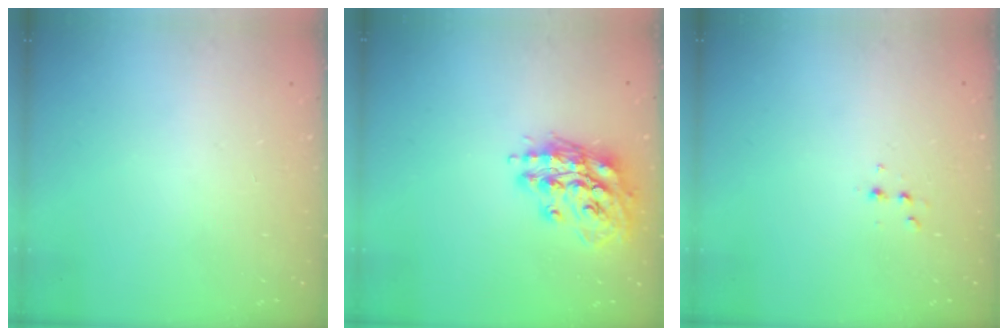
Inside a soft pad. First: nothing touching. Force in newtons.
{"total": 14.9, "press": 14.9, "slide": 1.6}
{"total": 2.6, "press": 2.5, "slide": 0.8}